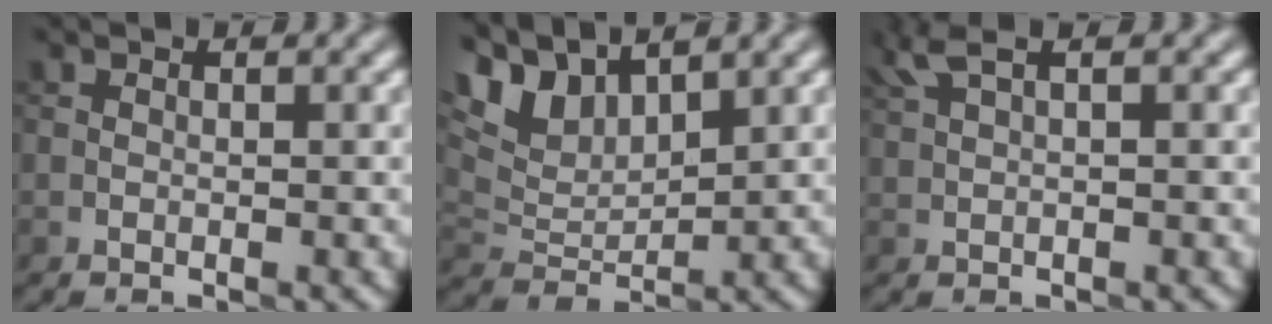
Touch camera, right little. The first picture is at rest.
{"total": 6.2, "force": [4.7, 2.2, 3.3], "torque": [-0.081, 0.010, 0.090]}
{"total": 2.6, "force": [1.7, 0.4, 1.9], "torque": [-0.051, 0.012, 0.040]}